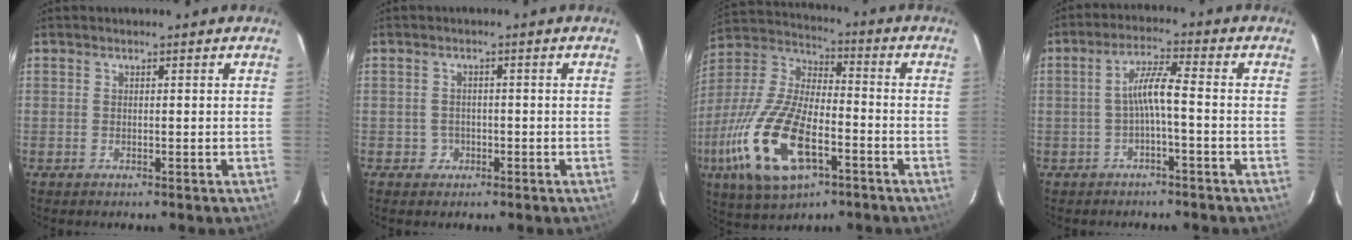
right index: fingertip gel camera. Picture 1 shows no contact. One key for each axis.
{"total": 2.3, "fx": -0.9, "fy": 2.1, "fz": 0.0, "tx": -0.001, "ty": 0.007, "tz": -0.011}
{"total": 21.8, "fx": -8.9, "fy": 9.4, "fz": 17.6, "tx": -0.383, "ty": -0.030, "tz": -0.163}
{"total": 4.8, "fx": -1.5, "fy": 0.1, "fz": 4.5, "tx": -0.095, "ty": 0.011, "tz": -0.027}